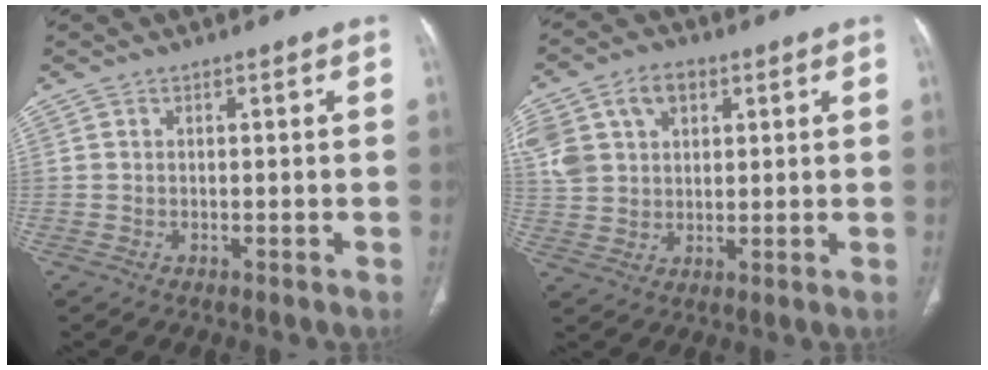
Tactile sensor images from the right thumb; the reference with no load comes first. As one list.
[{"total": 14.2, "force": [5.4, 10.3, 8.1], "torque": [-0.165, 0.012, 0.103]}]